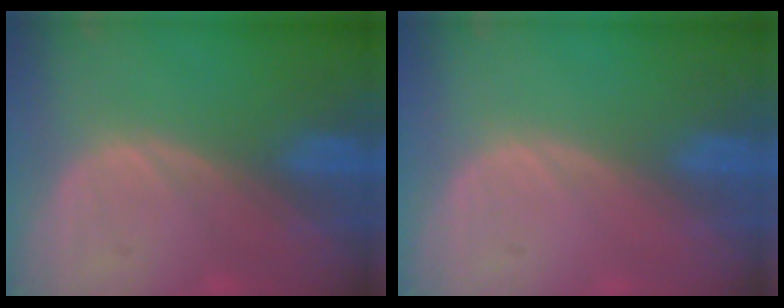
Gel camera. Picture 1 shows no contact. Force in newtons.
{"total": 0.0}